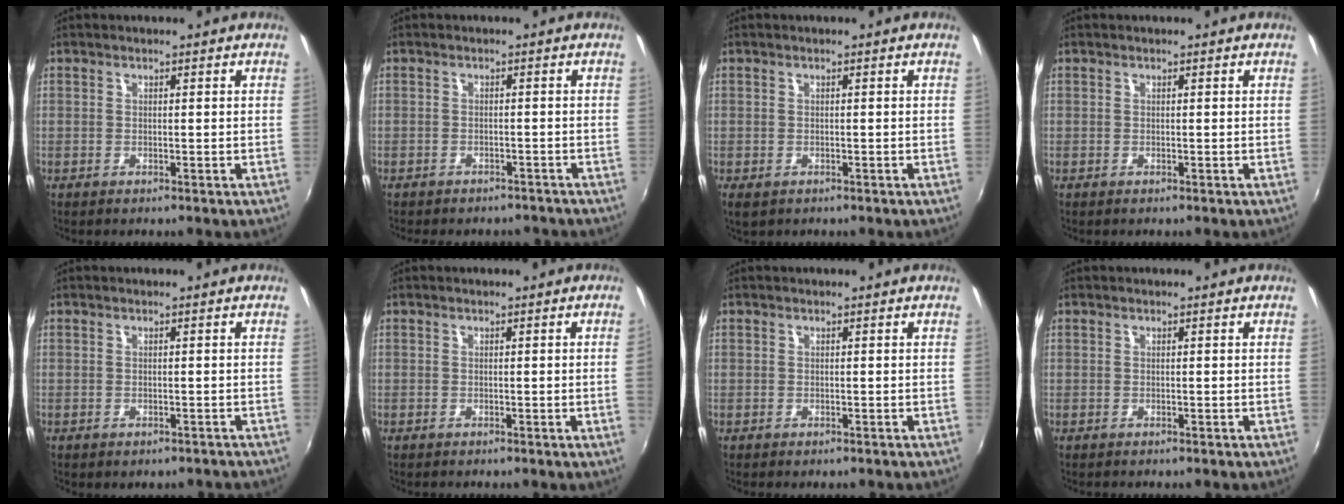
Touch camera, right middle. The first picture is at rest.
{"total": 5.7, "force": [-5.0, 2.2, 1.6], "torque": [-0.040, -0.004, -0.062]}
{"total": 2.0, "force": [-1.0, 1.3, 1.2], "torque": [-0.024, -0.007, -0.013]}
{"total": 0.0}
{"total": 2.7, "force": [-2.1, 1.2, 1.2], "torque": [-0.023, -0.008, -0.022]}
{"total": 1.0, "force": [-0.1, -0.6, 0.8], "torque": [-0.004, -0.006, -0.001]}
{"total": 0.6, "force": [-0.4, 0.4, 0.1], "torque": [-0.001, -0.001, -0.006]}
{"total": 0.0}